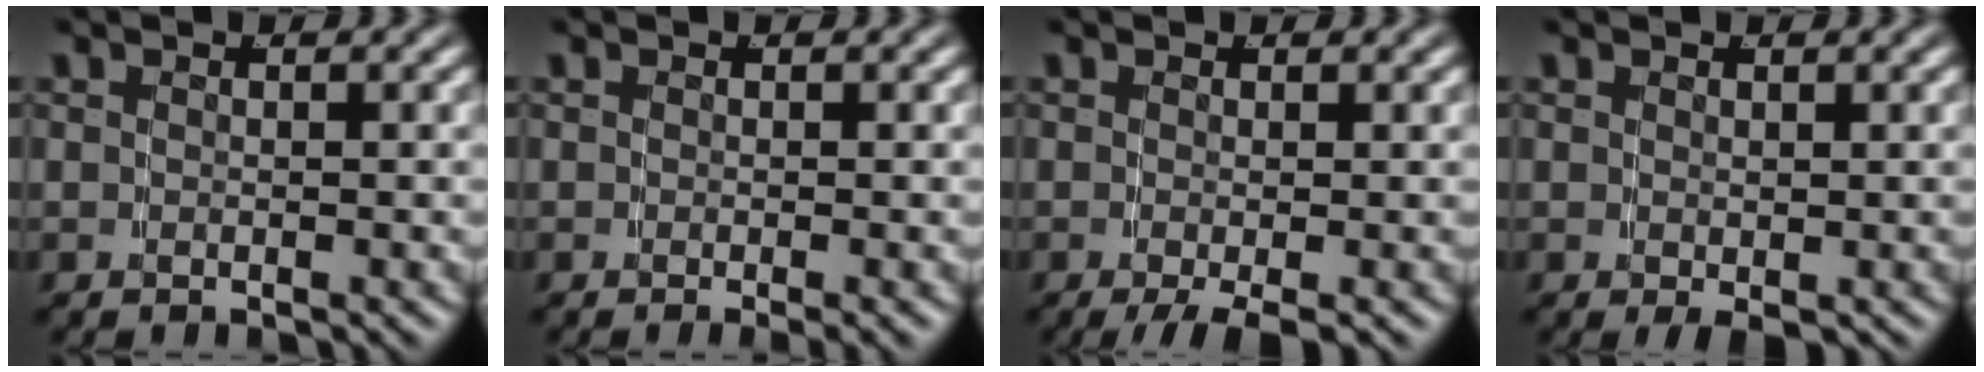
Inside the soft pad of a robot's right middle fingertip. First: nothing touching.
{"total": 1.1, "force": [-0.7, -0.1, 0.8], "torque": [-0.005, 0.000, -0.012]}
{"total": 4.2, "force": [-2.9, 1.4, 2.7], "torque": [-0.036, -0.015, -0.034]}
{"total": 1.8, "force": [-0.7, 0.9, 1.3], "torque": [-0.020, -0.013, -0.001]}